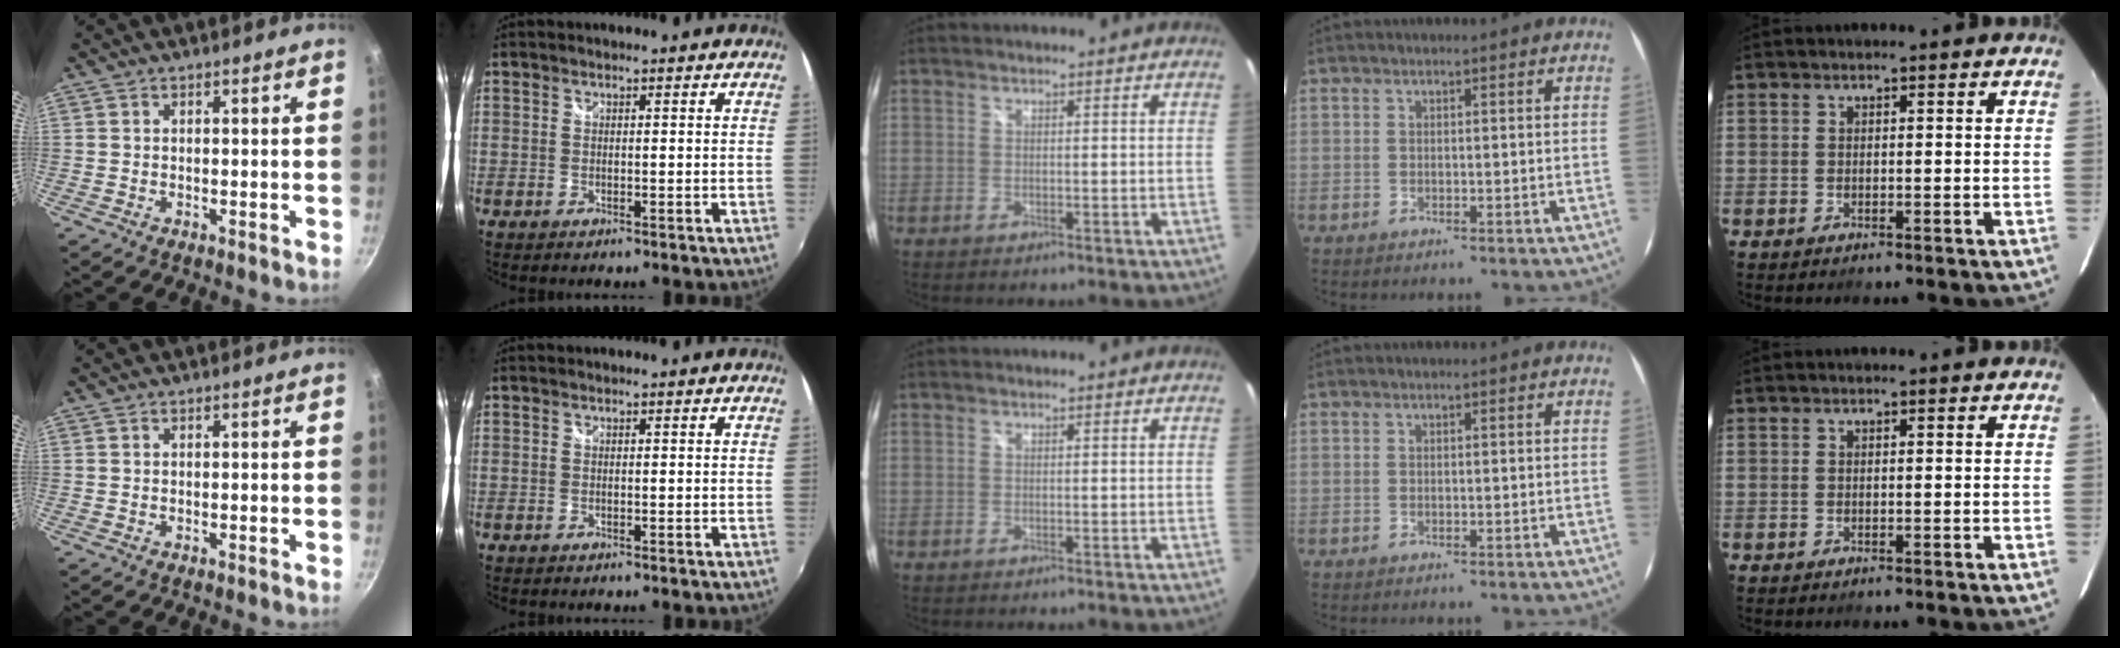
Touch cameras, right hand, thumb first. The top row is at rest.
{}